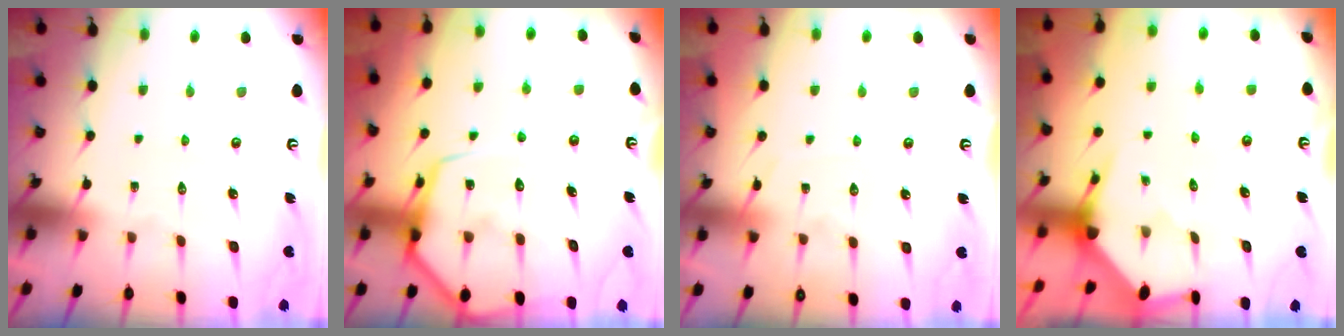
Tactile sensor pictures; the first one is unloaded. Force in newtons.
{"total": 12.3, "press": 12.2, "slide": 1.2}
{"total": 6.0, "press": 6.0, "slide": 0.8}
{"total": 3.1, "press": 3.1, "slide": 0.1}